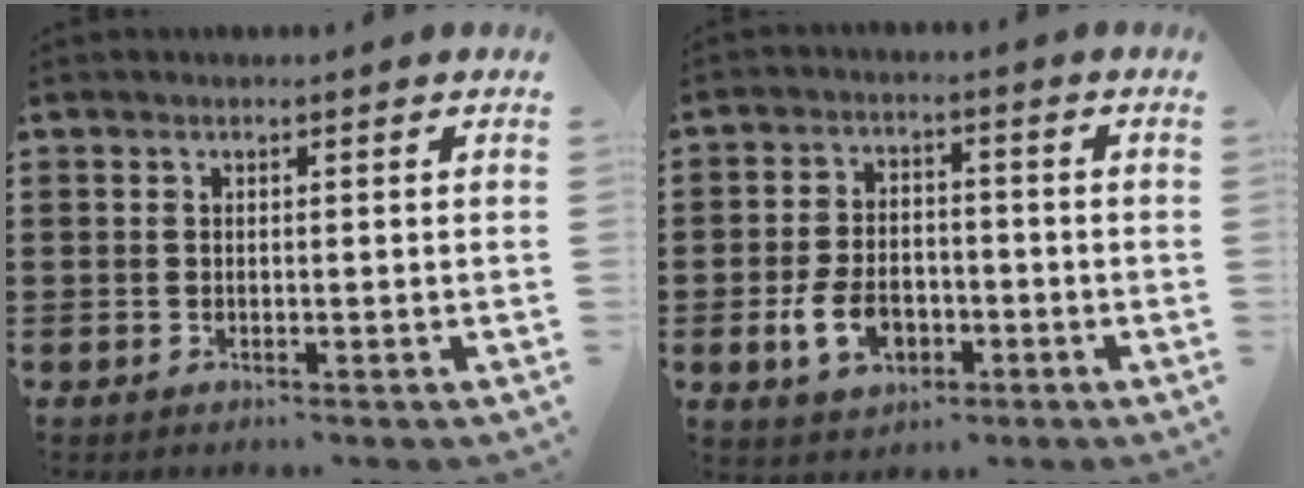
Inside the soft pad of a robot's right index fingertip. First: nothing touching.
{"total": 6.5, "force": [-2.3, 4.3, 4.3], "torque": [-0.103, 0.003, -0.046]}